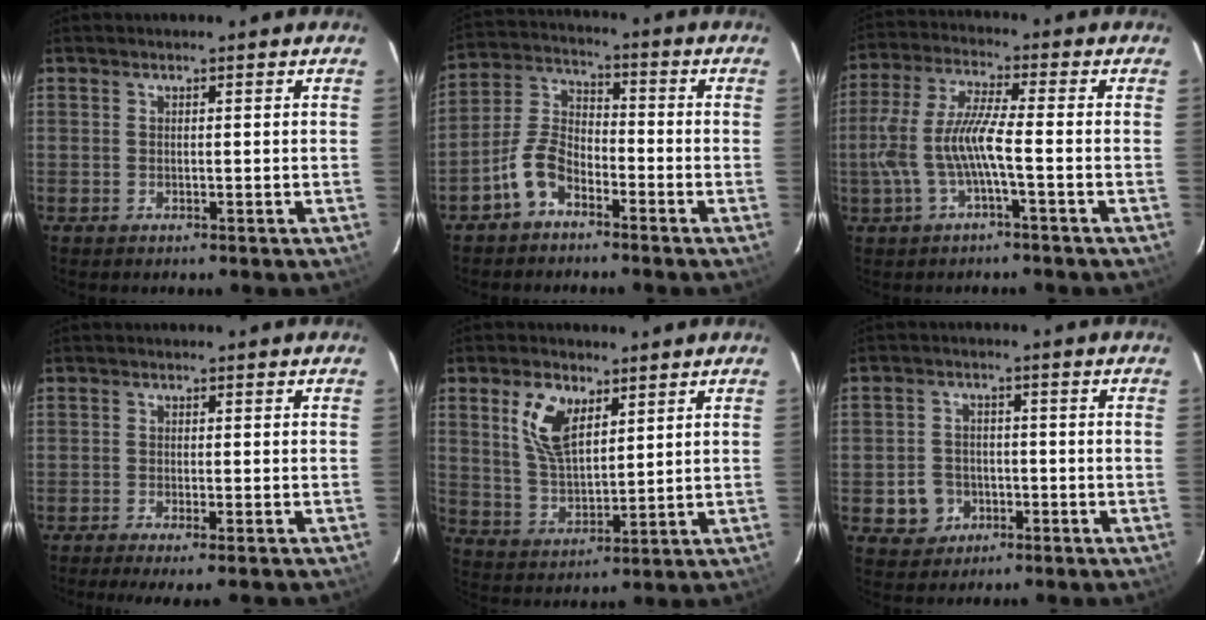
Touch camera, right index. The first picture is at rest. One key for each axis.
{"total": 7.5, "fx": -4.8, "fy": 3.9, "fz": 4.1, "tx": -0.094, "ty": 0.018, "tz": -0.101}
{"total": 9.1, "fx": -2.4, "fy": 1.0, "fz": 8.7, "tx": -0.193, "ty": 0.001, "tz": -0.039}
{"total": 4.6, "fx": -3.7, "fy": 0.0, "fz": 2.7, "tx": -0.056, "ty": -0.016, "tz": -0.061}
{"total": 9.1, "fx": 4.3, "fy": 4.7, "fz": 6.4, "tx": -0.128, "ty": 0.008, "tz": 0.090}
{"total": 5.8, "fx": -2.0, "fy": 5.3, "fz": 1.1, "tx": -0.035, "ty": 0.016, "tz": -0.023}